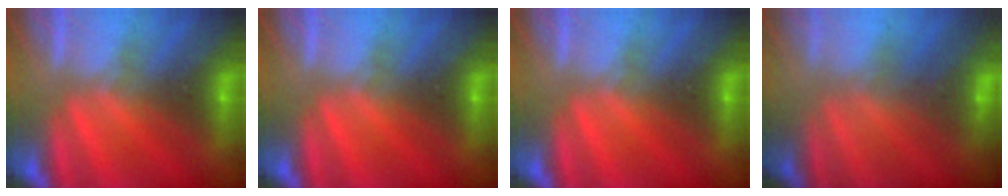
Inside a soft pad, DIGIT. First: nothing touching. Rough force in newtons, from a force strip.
{"total": 0.0}
{"total": 0.0}
{"total": 2.5}